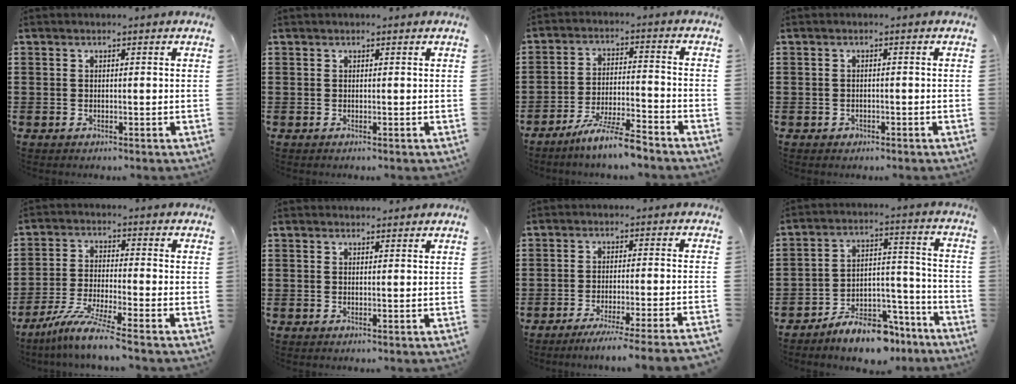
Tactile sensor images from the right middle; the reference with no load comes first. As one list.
[{"total": 0.0}, {"total": 7.3, "force": [-6.2, 0.0, 3.9], "torque": [-0.080, -0.008, -0.116]}, {"total": 0.6, "force": [-0.4, 0.4, 0.2], "torque": [-0.005, 0.000, -0.009]}, {"total": 7.0, "force": [-5.7, -0.4, 4.1], "torque": [-0.090, -0.020, -0.111]}, {"total": 1.0, "force": [1.0, 0.2, 0.0], "torque": [0.005, -0.002, 0.017]}, {"total": 4.3, "force": [-3.7, -0.9, 1.9], "torque": [-0.030, -0.015, -0.073]}, {"total": 9.2, "force": [-8.1, 2.6, 3.5], "torque": [-0.053, 0.034, -0.150]}]